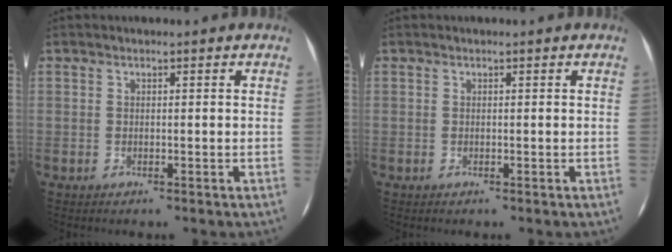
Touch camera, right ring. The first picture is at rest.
{"total": 0.0}